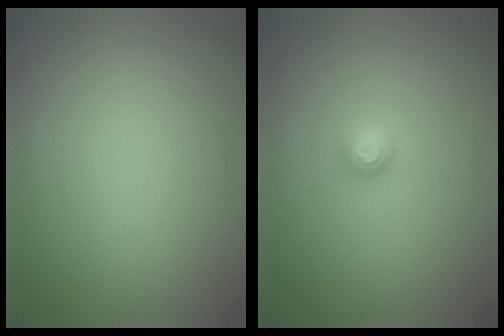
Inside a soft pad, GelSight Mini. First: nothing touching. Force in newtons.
{"total": 1.2, "press": 1.2, "slide": 0.1}